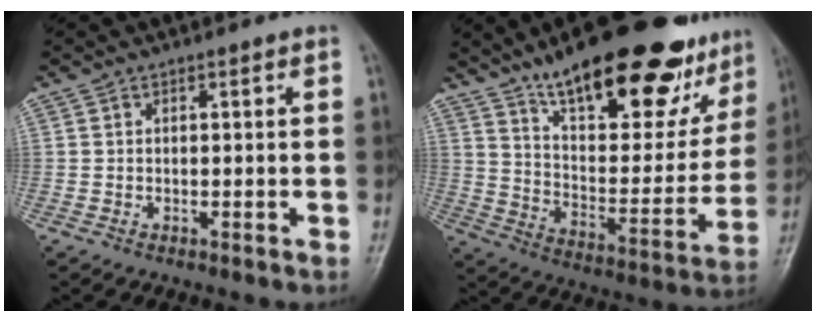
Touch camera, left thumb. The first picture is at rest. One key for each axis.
{"total": 28.8, "fx": 20.1, "fy": 9.9, "fz": 18.0, "tx": -0.221, "ty": -0.076, "tz": 0.303}